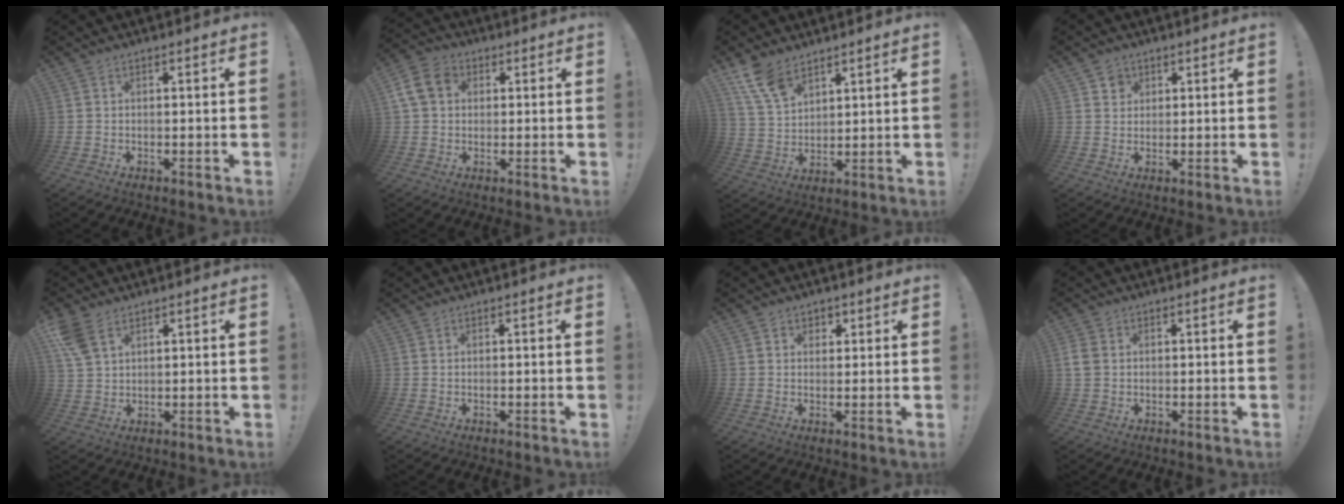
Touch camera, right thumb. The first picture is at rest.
{"total": 10.0, "force": [2.7, 7.9, 5.6], "torque": [-0.110, 0.007, 0.057]}
{"total": 10.0, "force": [7.2, 5.1, 4.7], "torque": [-0.089, -0.037, 0.142]}
{"total": 3.1, "force": [1.7, 2.6, 0.3], "torque": [0.007, -0.012, 0.027]}
{"total": 7.3, "force": [4.2, 4.3, 4.1], "torque": [-0.073, -0.011, 0.083]}
{"total": 0.0}
{"total": 2.8, "force": [1.3, 2.4, 0.5], "torque": [0.005, -0.005, 0.021]}
{"total": 3.7, "force": [0.6, 3.0, 2.1], "torque": [-0.052, 0.004, 0.012]}